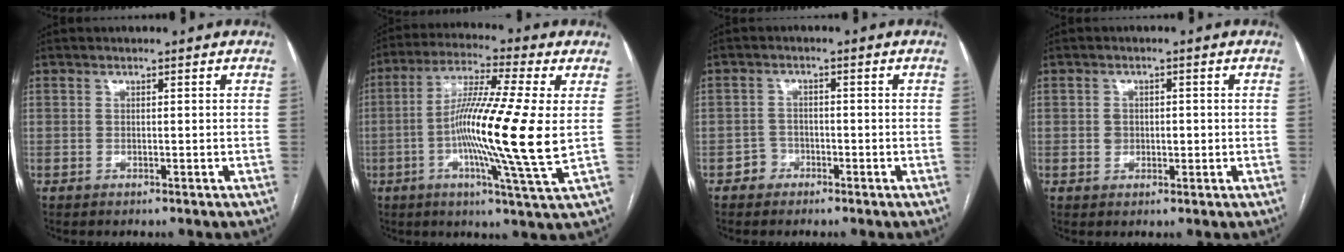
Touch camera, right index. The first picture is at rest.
{"total": 16.0, "force": [-0.8, -0.8, 15.9], "torque": [-0.288, -0.011, -0.030]}
{"total": 2.3, "force": [-1.4, 1.8, -0.1], "torque": [0.006, 0.012, -0.031]}
{"total": 2.4, "force": [-0.1, 2.0, 1.3], "torque": [-0.018, 0.006, 0.000]}